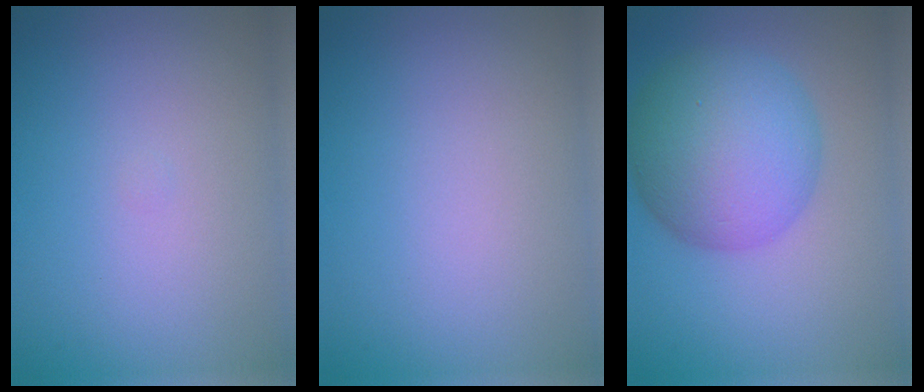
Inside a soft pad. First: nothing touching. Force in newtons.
{"total": 0.0}
{"total": 9.1, "press": 9.1, "slide": 0.2}